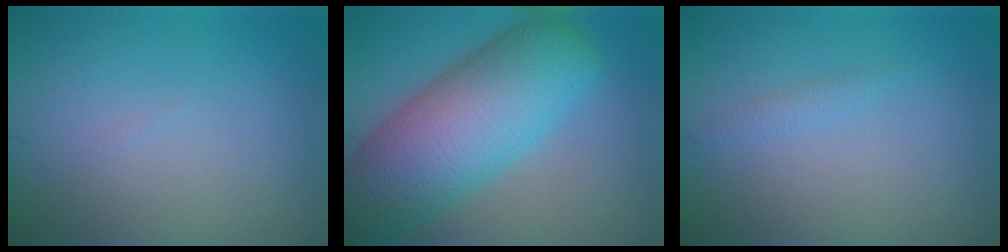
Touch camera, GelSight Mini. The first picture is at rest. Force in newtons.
{"total": 11.8, "press": 11.8, "slide": 0.4}
{"total": 0.8, "press": 0.8, "slide": 0.1}